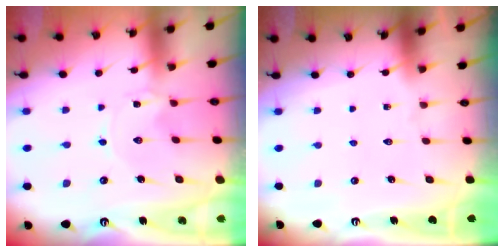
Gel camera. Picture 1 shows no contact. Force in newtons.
{"total": 0.0}